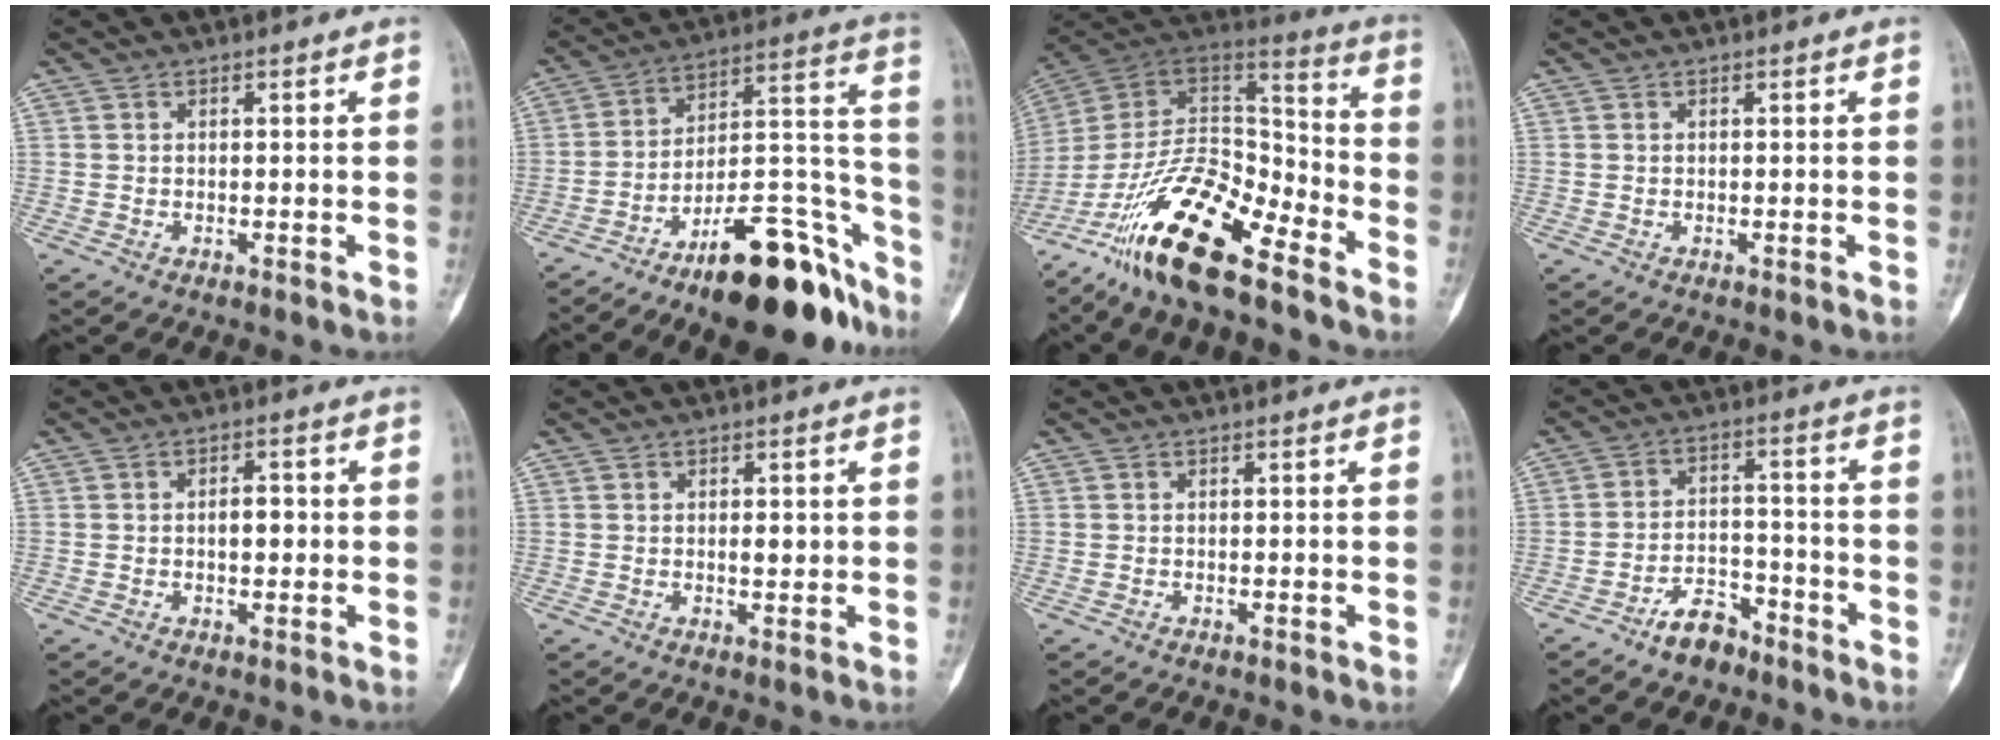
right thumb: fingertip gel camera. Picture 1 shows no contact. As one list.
[{"total": 22.2, "force": [-15.4, 7.4, 14.1], "torque": [-0.139, 0.122, -0.242]}, {"total": 22.9, "force": [-14.5, 7.9, 15.9], "torque": [-0.302, 0.073, -0.258]}, {"total": 0.0}, {"total": 3.2, "force": [-0.1, 1.8, 2.6], "torque": [-0.028, 0.008, -0.003]}, {"total": 1.8, "force": [0.2, 0.8, 1.5], "torque": [-0.022, -0.004, 0.003]}, {"total": 0.0}, {"total": 6.5, "force": [-4.8, 3.3, 2.8], "torque": [-0.037, 0.038, -0.083]}]